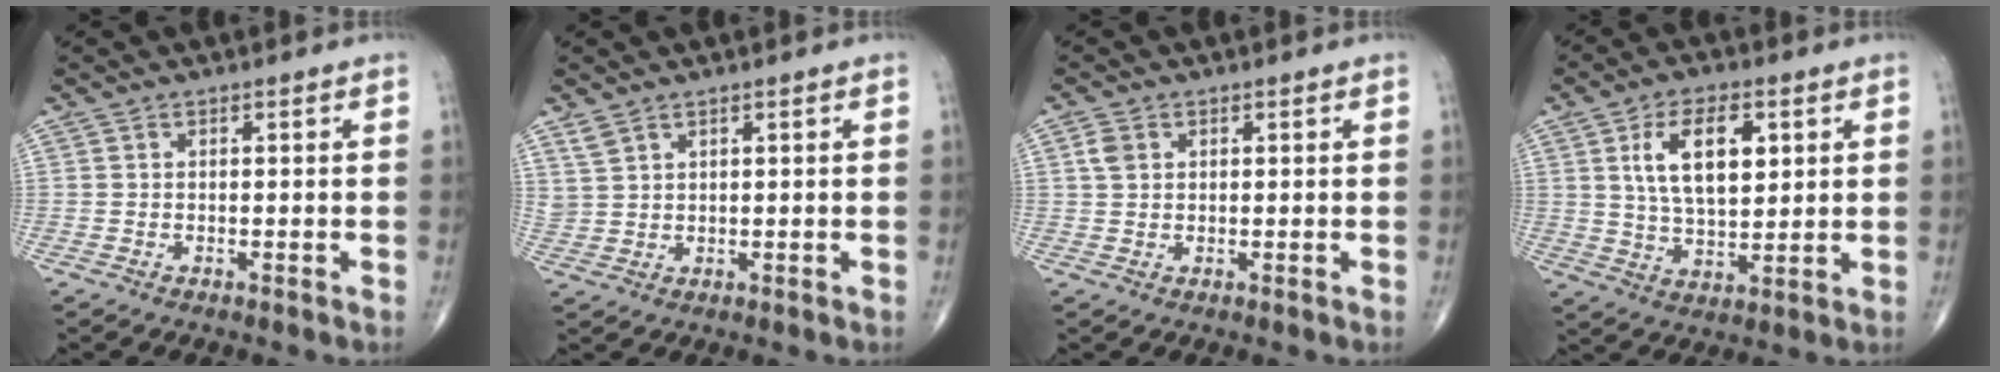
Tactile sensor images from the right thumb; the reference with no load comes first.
{"total": 2.8, "force": [2.2, 1.3, 1.1], "torque": [-0.021, -0.008, 0.053]}
{"total": 2.5, "force": [0.8, 1.9, 1.4], "torque": [-0.025, 0.004, 0.017]}
{"total": 12.0, "force": [3.6, 6.1, 9.6], "torque": [-0.153, -0.013, 0.069]}